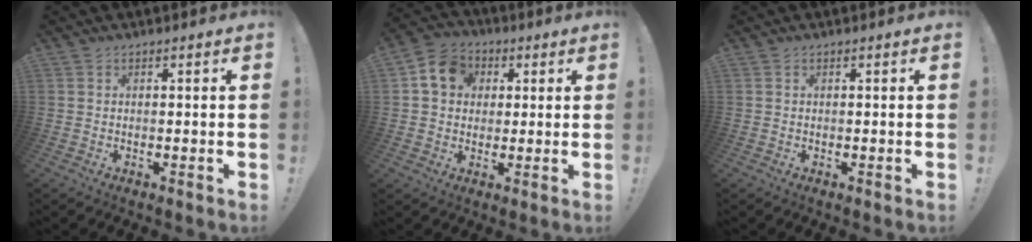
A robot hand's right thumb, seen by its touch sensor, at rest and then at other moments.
{"total": 10.4, "force": [3.1, 8.7, 4.7], "torque": [-0.065, 0.000, 0.063]}
{"total": 0.0}